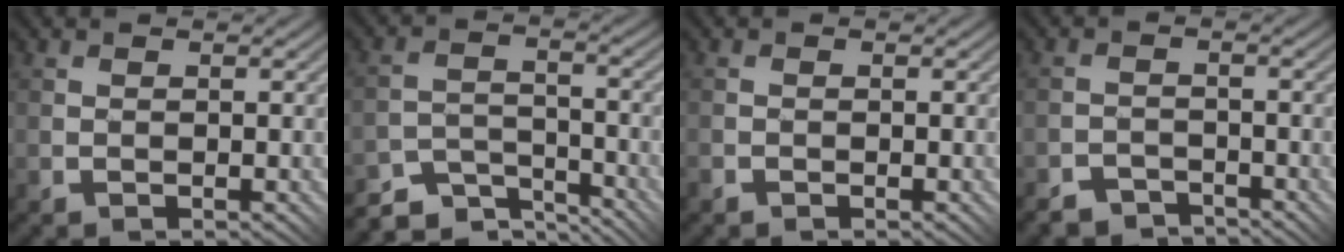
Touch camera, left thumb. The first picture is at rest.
{"total": 6.3, "force": [-5.9, 1.6, 1.6], "torque": [-0.026, 0.003, -0.107]}
{"total": 1.1, "force": [-0.9, 0.5, 0.3], "torque": [-0.009, -0.002, -0.022]}
{"total": 3.0, "force": [-3.0, 0.7, 0.0], "torque": [0.007, 0.005, -0.057]}